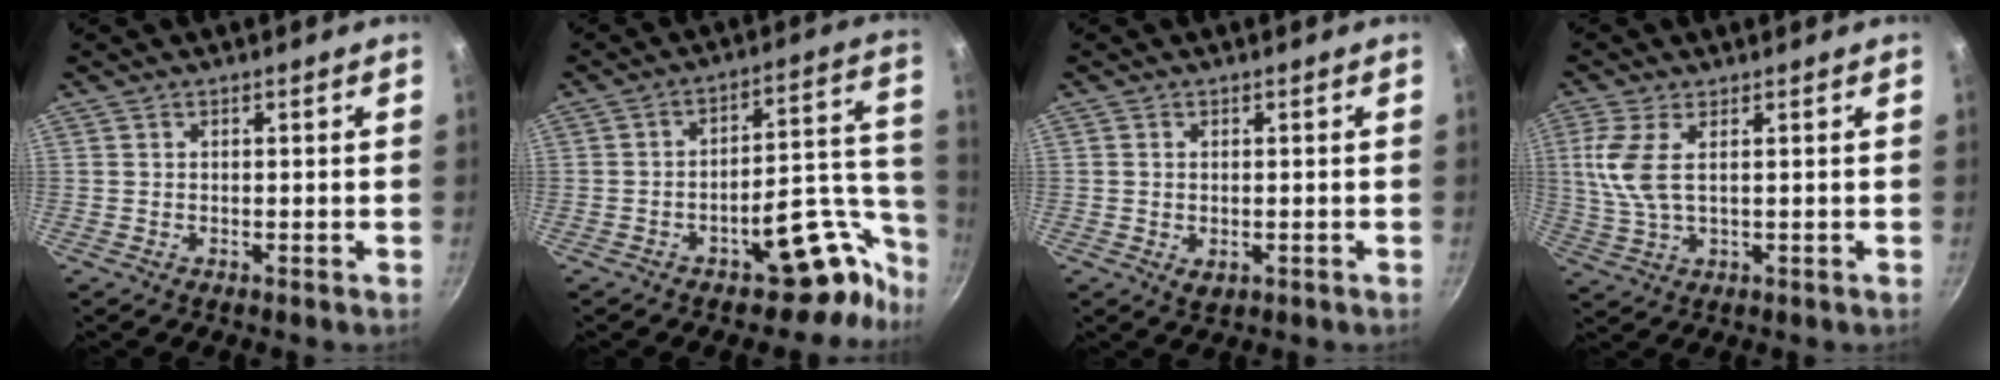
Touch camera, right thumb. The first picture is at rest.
{"total": 15.0, "force": [-8.6, 8.0, 9.3], "torque": [-0.032, 0.094, -0.116]}
{"total": 2.2, "force": [-0.4, 1.4, 1.6], "torque": [-0.027, -0.005, -0.004]}
{"total": 7.2, "force": [1.7, 3.0, 6.3], "torque": [-0.146, -0.001, 0.037]}